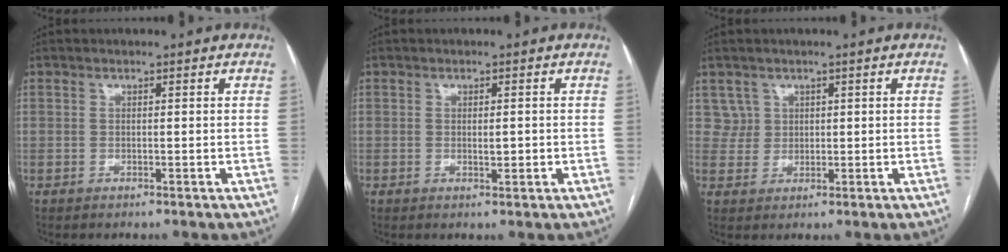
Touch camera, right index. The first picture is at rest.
{"total": 1.4, "force": [-0.1, 0.4, 1.4], "torque": [-0.023, -0.002, 0.000]}
{"total": 2.7, "force": [1.4, 2.3, -0.3], "torque": [0.019, 0.006, 0.020]}